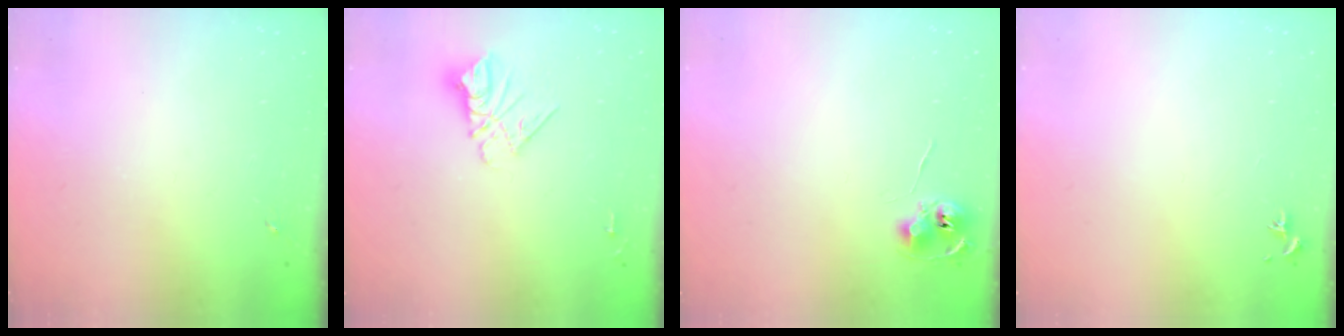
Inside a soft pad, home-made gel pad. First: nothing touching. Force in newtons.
{"total": 9.8, "press": 9.7, "slide": 0.8}
{"total": 7.5, "press": 7.5, "slide": 0.5}
{"total": 0.8, "press": 0.7, "slide": 0.3}